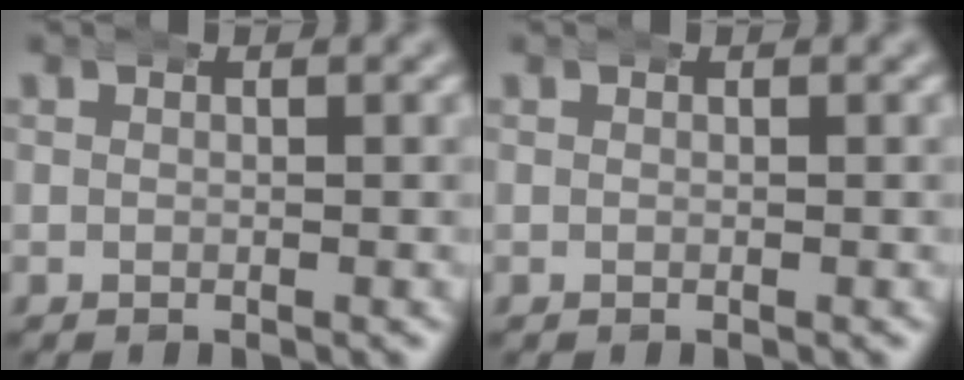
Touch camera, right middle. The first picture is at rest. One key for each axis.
{"total": 0.0}